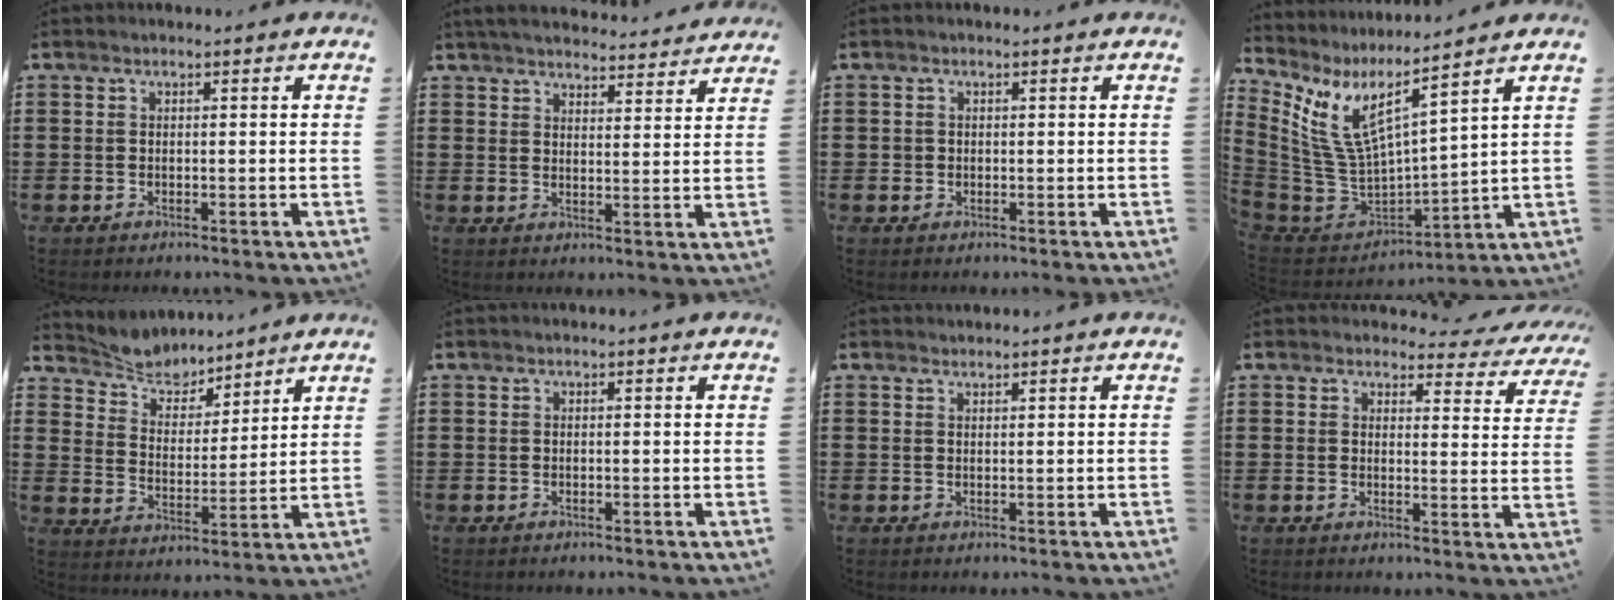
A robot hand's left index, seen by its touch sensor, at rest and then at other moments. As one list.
[{"total": 4.3, "force": [4.3, 0.2, 0.6], "torque": [-0.028, -0.023, 0.076]}, {"total": 0.9, "force": [0.1, 0.9, 0.1], "torque": [-0.003, 0.006, 0.000]}, {"total": 8.2, "force": [4.0, 2.4, 6.7], "torque": [-0.176, -0.056, 0.062]}, {"total": 5.9, "force": [5.6, 1.6, 0.7], "torque": [-0.043, -0.028, 0.099]}, {"total": 0.0}, {"total": 0.8, "force": [0.8, 0.0, 0.1], "torque": [-0.003, -0.002, 0.017]}, {"total": 3.3, "force": [2.9, 1.2, 0.8], "torque": [-0.023, -0.014, 0.049]}]